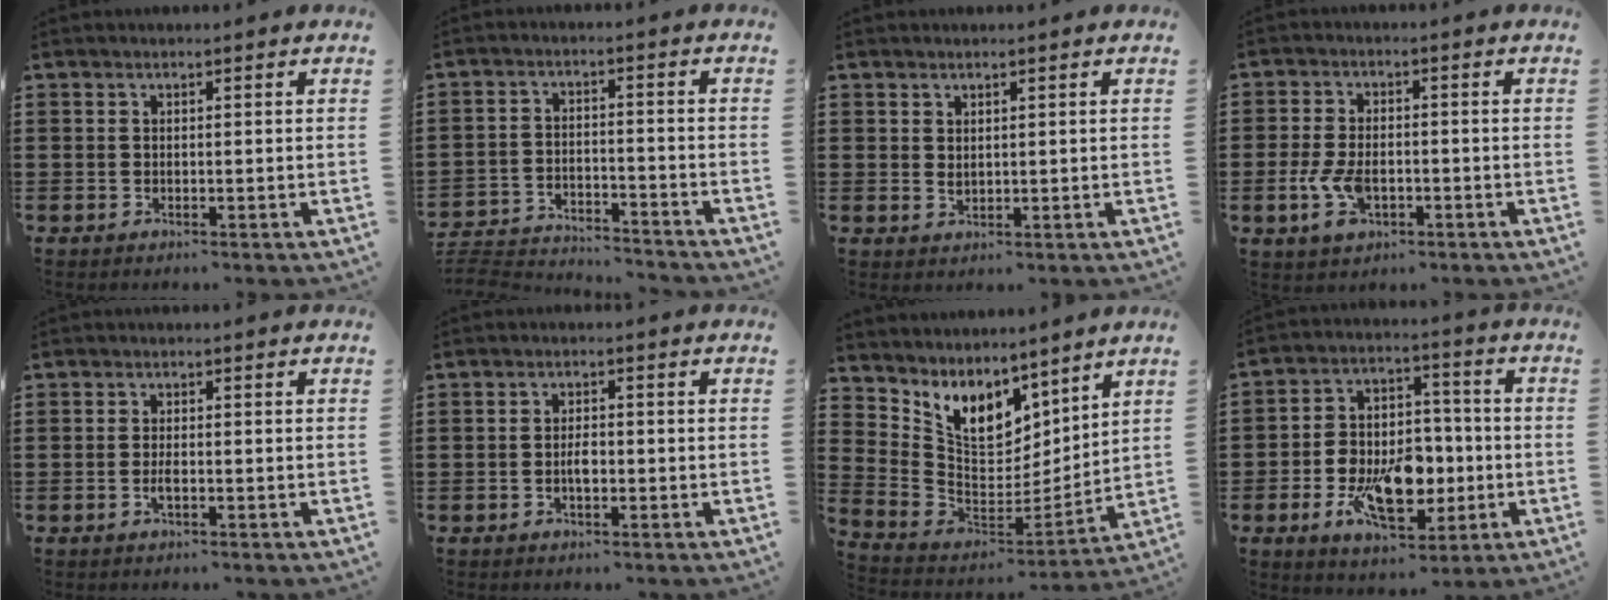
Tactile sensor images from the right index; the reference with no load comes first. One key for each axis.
{"total": 4.4, "fx": -4.4, "fy": 0.1, "fz": 0.5, "tx": -0.027, "ty": -0.006, "tz": -0.096}
{"total": 1.1, "fx": 0.8, "fy": 0.5, "fz": 0.5, "tx": -0.011, "ty": 0.002, "tz": 0.014}
{"total": 5.6, "fx": -1.8, "fy": 3.1, "fz": 4.3, "tx": -0.103, "ty": -0.002, "tz": -0.036}
{"total": 1.7, "fx": -0.5, "fy": 0.5, "fz": 1.5, "tx": -0.028, "ty": -0.002, "tz": -0.009}
{"total": 2.6, "fx": -0.5, "fy": 1.0, "fz": 2.3, "tx": -0.044, "ty": 0.002, "tz": -0.009}
{"total": 8.4, "fx": 5.7, "fy": 4.9, "fz": 3.7, "tx": -0.108, "ty": -0.039, "tz": 0.111}
{"total": 12.0, "fx": -3.2, "fy": 7.3, "fz": 8.9, "tx": -0.175, "ty": 0.001, "tz": -0.053}